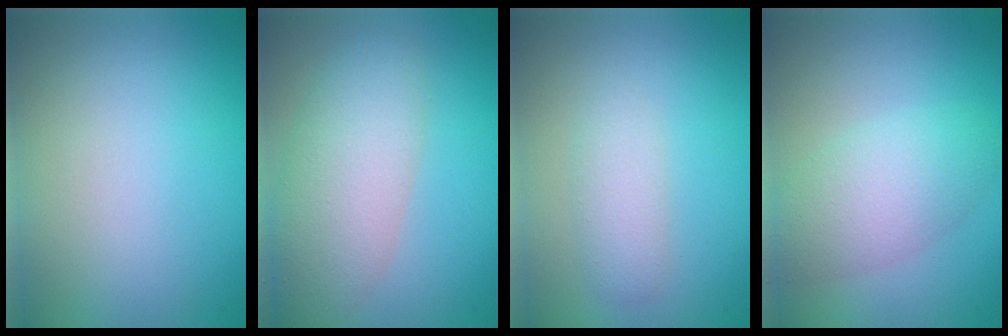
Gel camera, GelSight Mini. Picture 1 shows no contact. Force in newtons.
{"total": 6.1, "press": 6.1, "slide": 0.4}
{"total": 2.1, "press": 2.1, "slide": 0.0}
{"total": 4.4, "press": 4.4, "slide": 0.2}